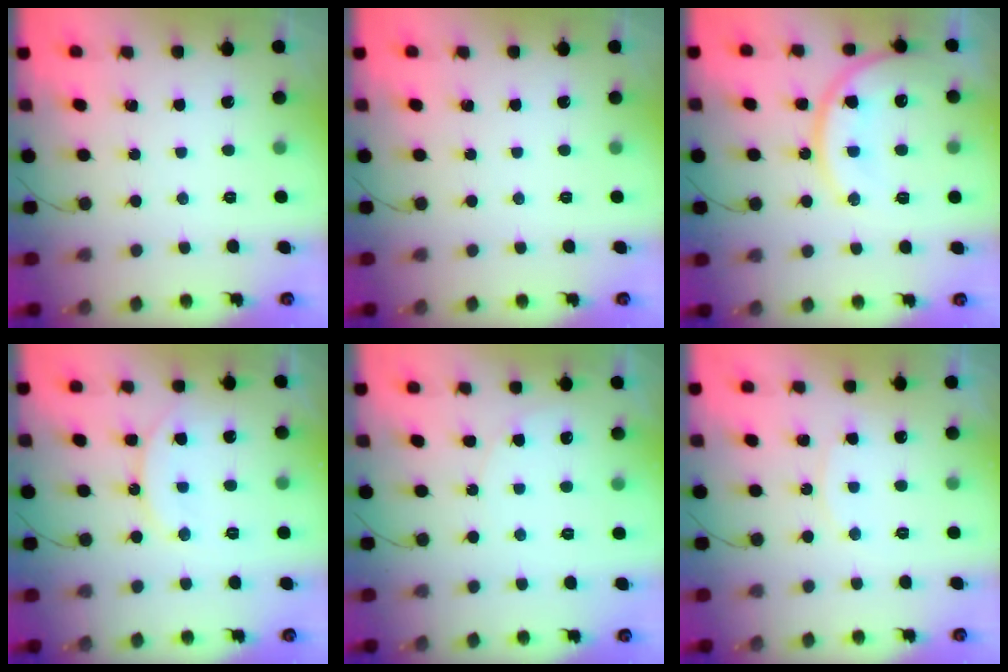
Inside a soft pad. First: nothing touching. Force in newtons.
{"total": 0.0}
{"total": 15.7, "press": 15.7, "slide": 1.4}
{"total": 12.2, "press": 12.1, "slide": 1.2}
{"total": 6.0, "press": 5.9, "slide": 0.4}
{"total": 6.6, "press": 6.6, "slide": 0.5}